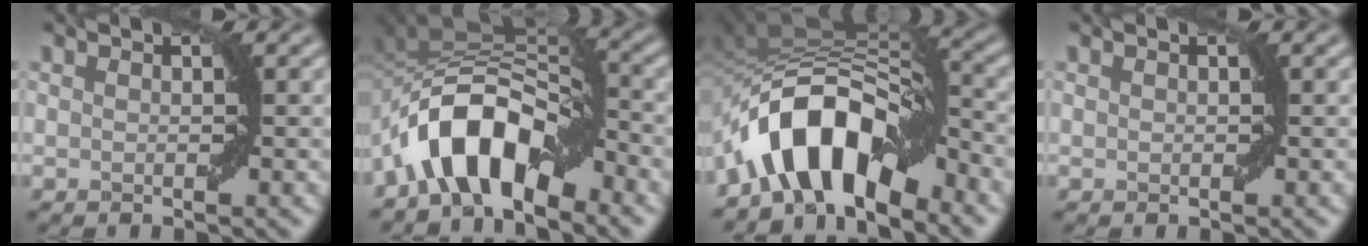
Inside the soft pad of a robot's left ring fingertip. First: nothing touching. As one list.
[{"total": 7.8, "force": [-4.3, 4.0, 5.1], "torque": [-0.074, 0.013, -0.084]}, {"total": 9.0, "force": [-5.7, 3.9, 5.8], "torque": [-0.081, 0.016, -0.103]}, {"total": 0.0}]